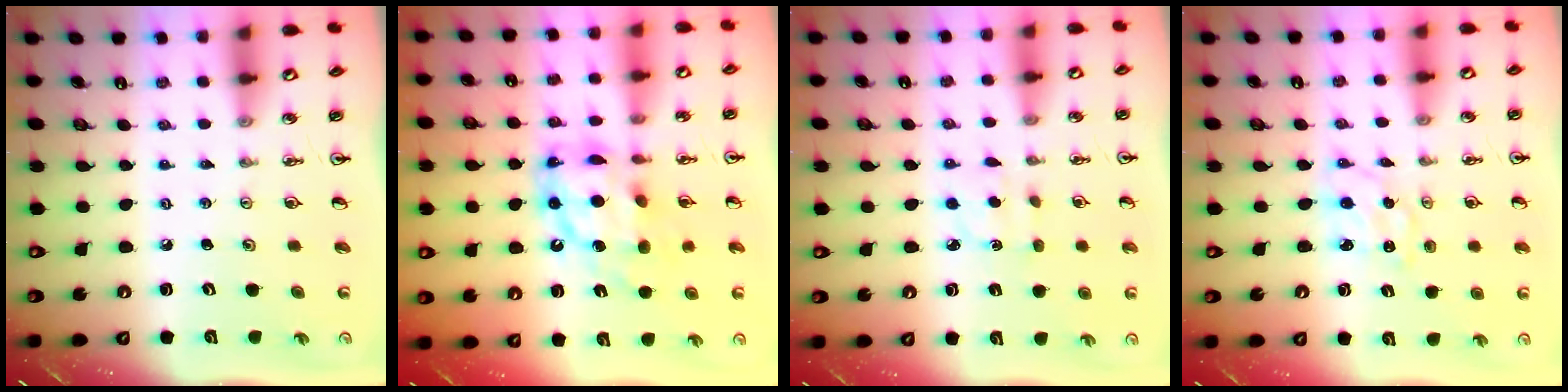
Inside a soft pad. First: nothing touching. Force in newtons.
{"total": 14.1, "press": 14.1, "slide": 1.2}
{"total": 3.5, "press": 3.5, "slide": 0.4}
{"total": 1.6, "press": 1.6, "slide": 0.3}